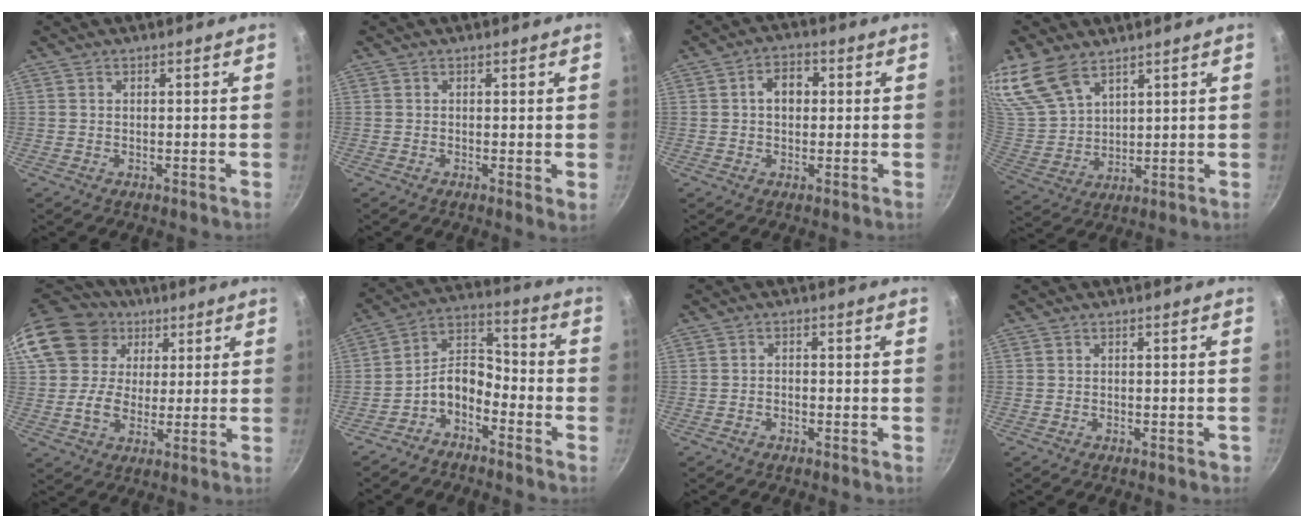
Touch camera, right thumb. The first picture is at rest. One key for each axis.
{"total": 0.8, "fx": 0.1, "fy": -0.6, "fz": 0.5, "tx": -0.006, "ty": -0.009, "tz": -0.001}
{"total": 5.4, "fx": 0.7, "fy": 3.9, "fz": 3.7, "tx": -0.031, "ty": 0.013, "tz": 0.003}
{"total": 11.7, "fx": 8.7, "fy": 5.8, "fz": 5.3, "tx": -0.102, "ty": -0.029, "tz": 0.193}
{"total": 16.3, "fx": 5.7, "fy": 13.5, "fz": 7.1, "tx": -0.127, "ty": 0.007, "tz": 0.099}
{"total": 7.5, "fx": -4.8, "fy": 4.0, "fz": 4.0, "tx": -0.067, "ty": 0.074, "tz": -0.103}
{"total": 1.1, "fx": -1.0, "fy": -0.4, "fz": -0.2, "tx": 0.001, "ty": 0.008, "tz": -0.018}
{"total": 0.9, "fx": -0.5, "fy": -0.5, "fz": -0.5, "tx": 0.013, "ty": 0.008, "tz": 0.001}